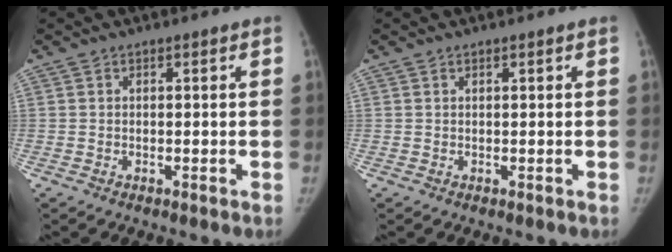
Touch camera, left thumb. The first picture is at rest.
{"total": 0.0}